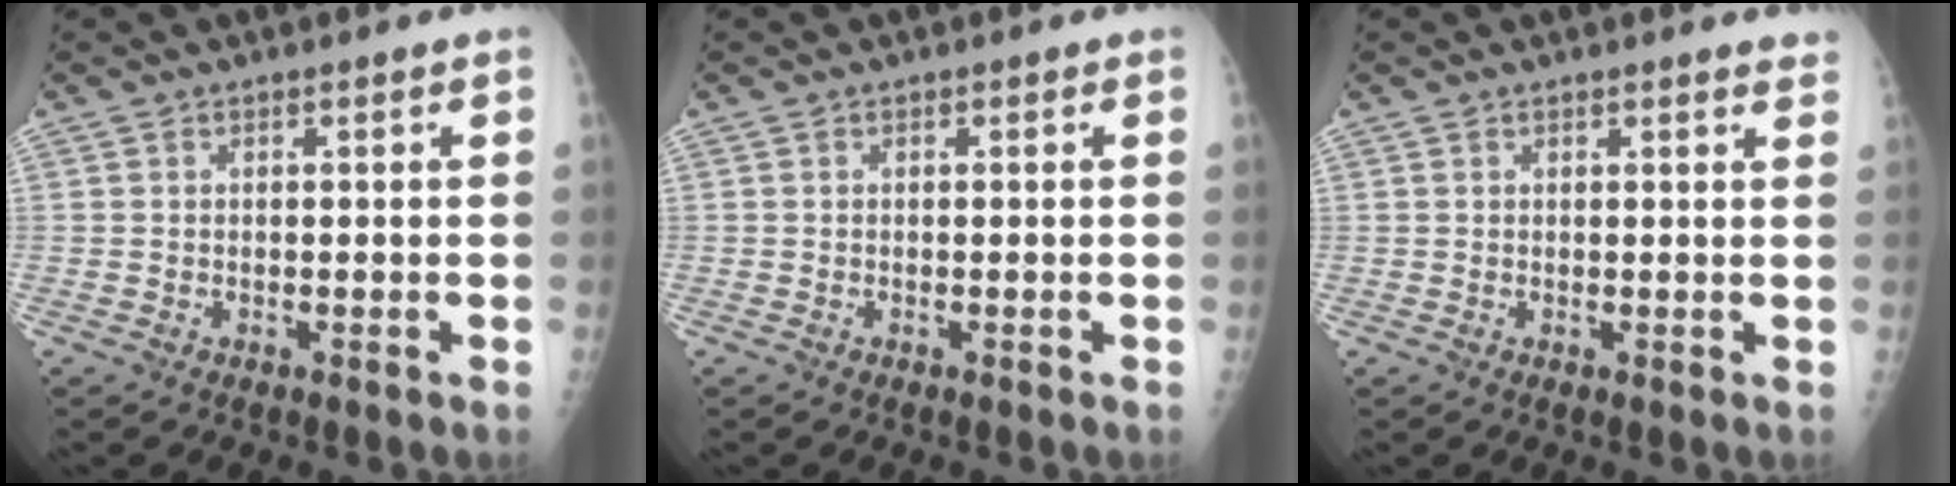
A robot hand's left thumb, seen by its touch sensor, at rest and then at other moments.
{"total": 0.0}
{"total": 2.2, "force": [2.0, 0.2, 0.7], "torque": [-0.004, -0.010, 0.016]}